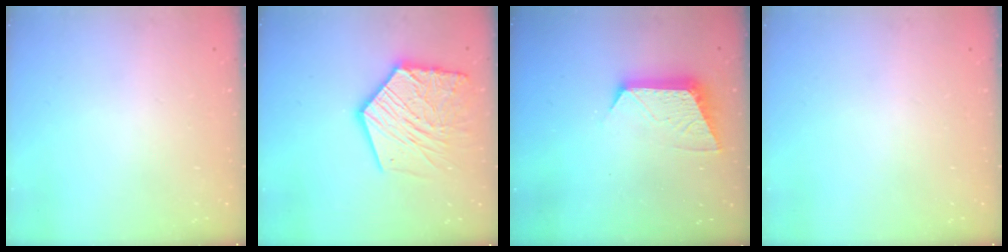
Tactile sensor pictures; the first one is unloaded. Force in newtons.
{"total": 19.1, "press": 19.0, "slide": 1.8}
{"total": 10.0, "press": 10.0, "slide": 0.5}
{"total": 0.0}